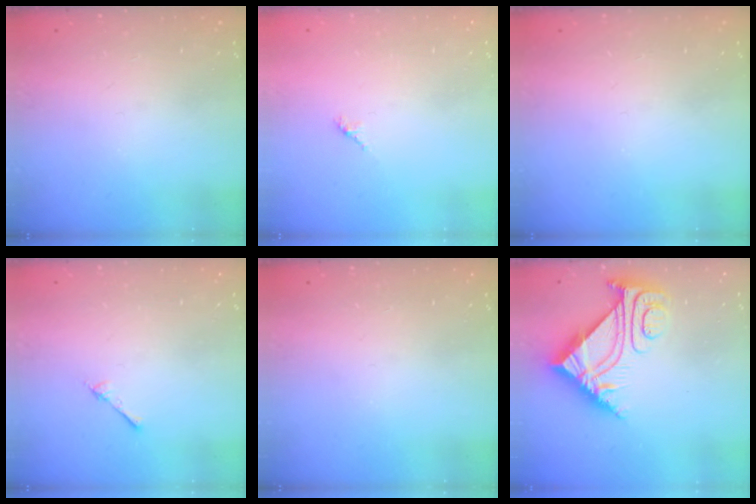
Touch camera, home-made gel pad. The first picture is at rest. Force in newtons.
{"total": 1.7, "press": 1.6, "slide": 0.5}
{"total": 0.0}
{"total": 2.4, "press": 2.4, "slide": 0.3}
{"total": 0.0}
{"total": 8.0, "press": 8.0, "slide": 1.0}